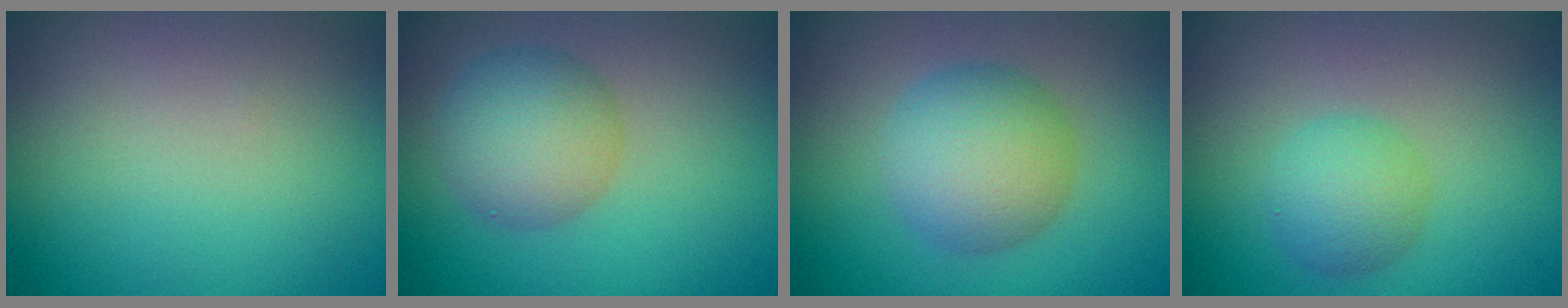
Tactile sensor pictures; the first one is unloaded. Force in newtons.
{"total": 4.8, "press": 4.8, "slide": 0.2}
{"total": 5.6, "press": 5.6, "slide": 0.1}
{"total": 2.8, "press": 2.8, "slide": 0.1}